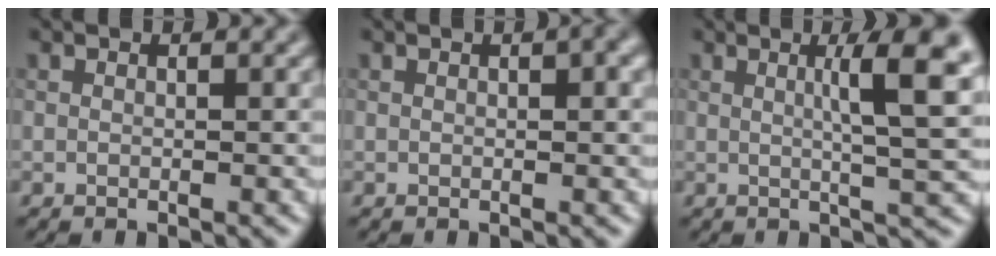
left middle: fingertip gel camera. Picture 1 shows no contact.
{"total": 1.6, "force": [0.5, 0.2, 1.5], "torque": [-0.020, 0.003, 0.007]}
{"total": 6.7, "force": [1.6, 1.2, 6.4], "torque": [-0.083, 0.007, 0.022]}